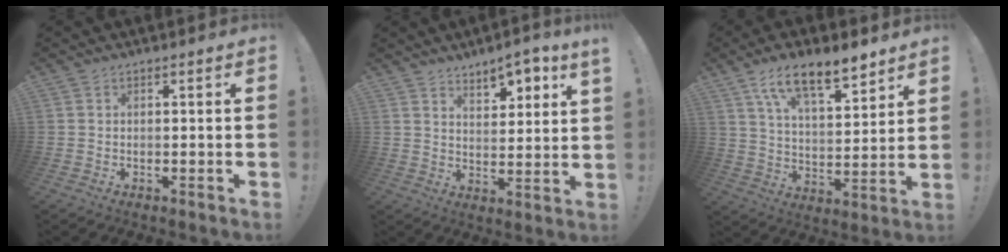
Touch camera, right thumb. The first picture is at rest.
{"total": 7.1, "force": [5.7, 1.4, 4.0], "torque": [-0.048, -0.041, 0.095]}
{"total": 14.0, "force": [9.8, 4.6, 8.8], "torque": [-0.154, -0.053, 0.172]}